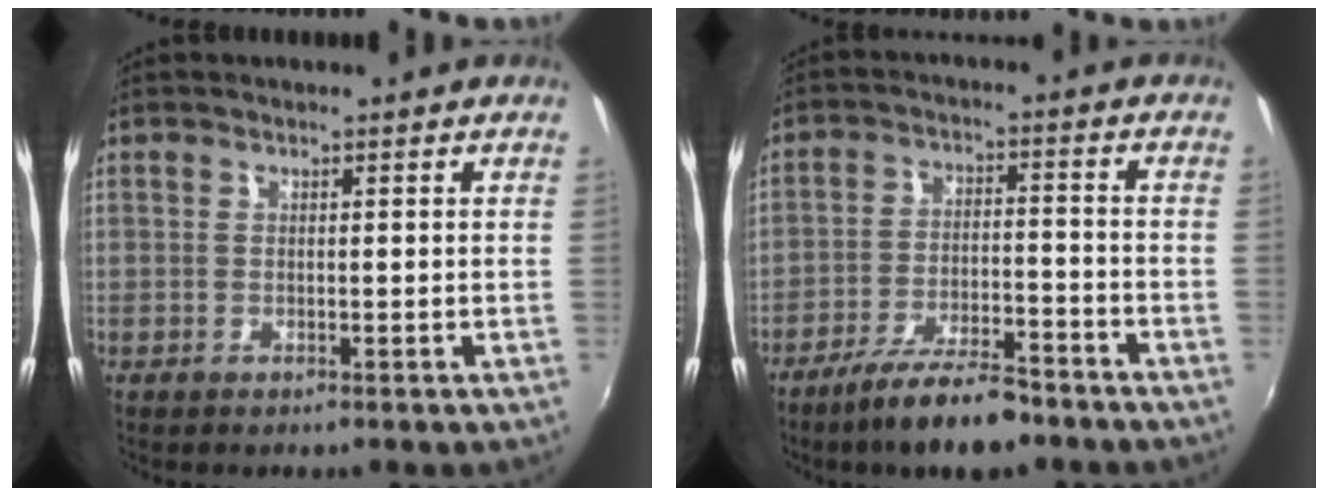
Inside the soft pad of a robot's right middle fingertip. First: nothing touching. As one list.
[{"total": 8.4, "force": [-6.6, 1.9, 4.7], "torque": [-0.101, -0.002, -0.109]}]